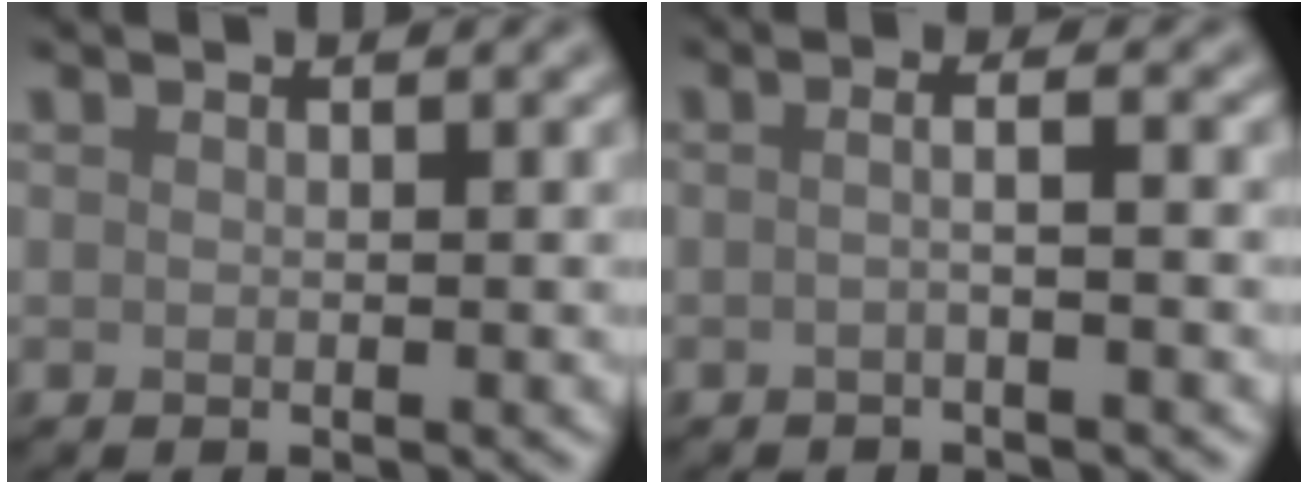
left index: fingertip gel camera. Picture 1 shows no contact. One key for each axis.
{"total": 2.6, "fx": -0.1, "fy": 1.1, "fz": 2.3, "tx": -0.013, "ty": -0.004, "tz": -0.028}